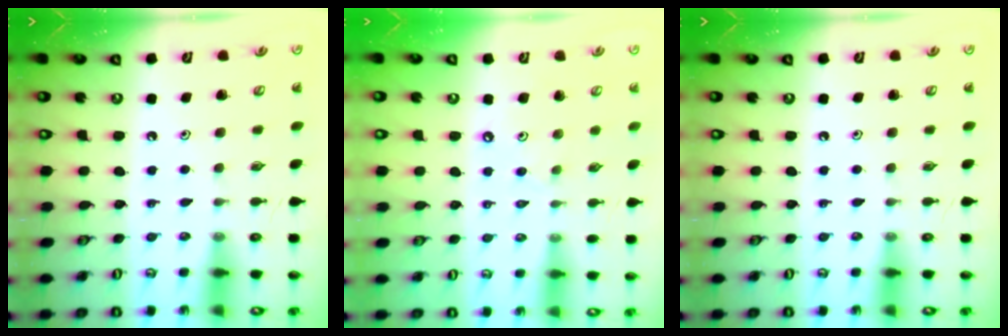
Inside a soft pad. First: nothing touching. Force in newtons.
{"total": 1.8, "press": 1.8, "slide": 0.0}
{"total": 0.0}